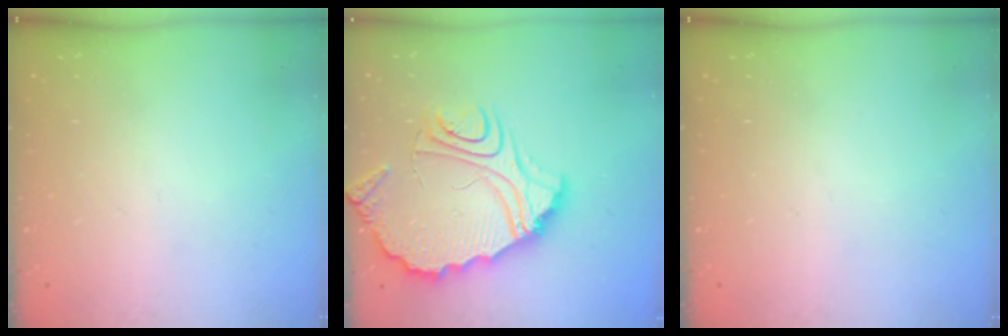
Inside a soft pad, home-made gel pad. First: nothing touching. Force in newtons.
{"total": 12.5, "press": 12.5, "slide": 1.2}
{"total": 0.0}